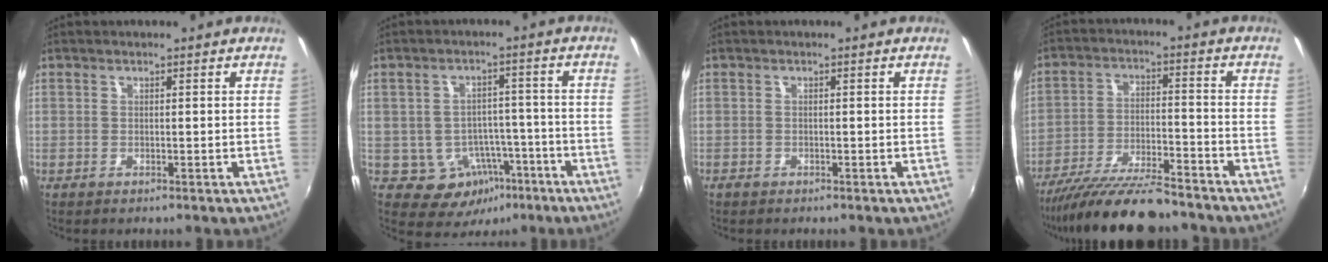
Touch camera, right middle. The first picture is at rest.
{"total": 8.4, "force": [-4.1, 6.8, 2.7], "torque": [-0.048, 0.024, -0.033]}
{"total": 0.8, "force": [-0.7, 0.5, 0.1], "torque": [-0.004, -0.001, -0.014]}
{"total": 15.4, "force": [-13.4, 2.3, 7.2], "torque": [-0.153, -0.032, -0.225]}